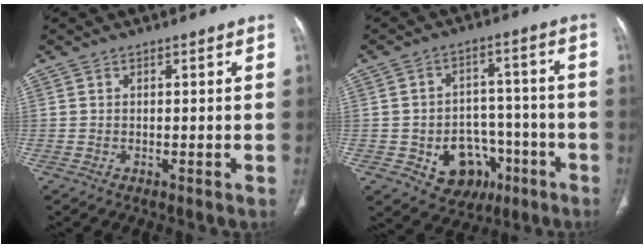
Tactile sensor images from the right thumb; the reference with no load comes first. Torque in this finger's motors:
{"motor_torque": [4.08, 0.92, 0.40, -0.89, 0.00]}